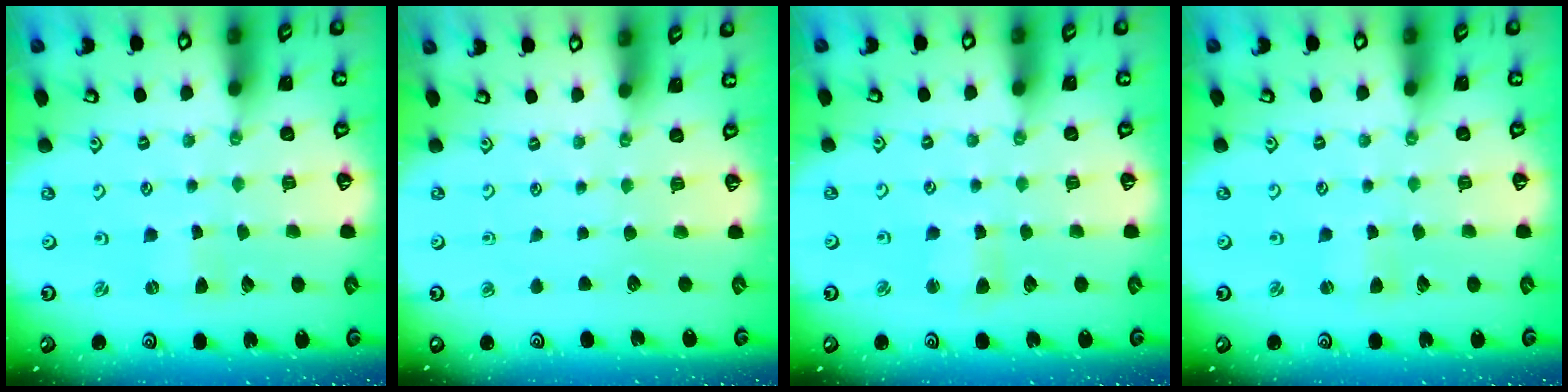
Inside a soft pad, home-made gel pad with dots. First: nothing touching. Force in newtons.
{"total": 0.0}
{"total": 3.1, "press": 3.1, "slide": 0.3}
{"total": 1.8, "press": 1.8, "slide": 0.3}